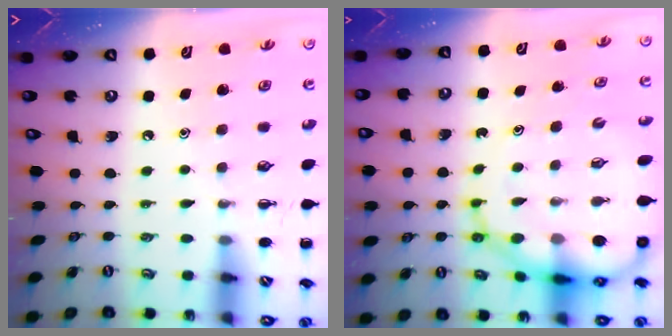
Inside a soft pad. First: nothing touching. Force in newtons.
{"total": 15.9, "press": 15.4, "slide": 4.0}